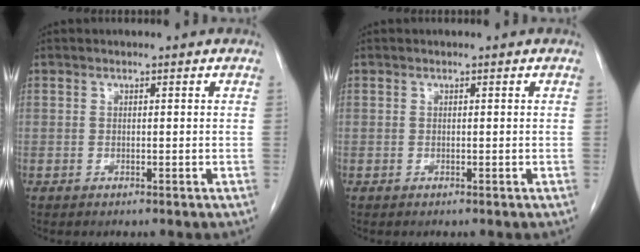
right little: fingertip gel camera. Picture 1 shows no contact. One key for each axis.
{"total": 0.0}